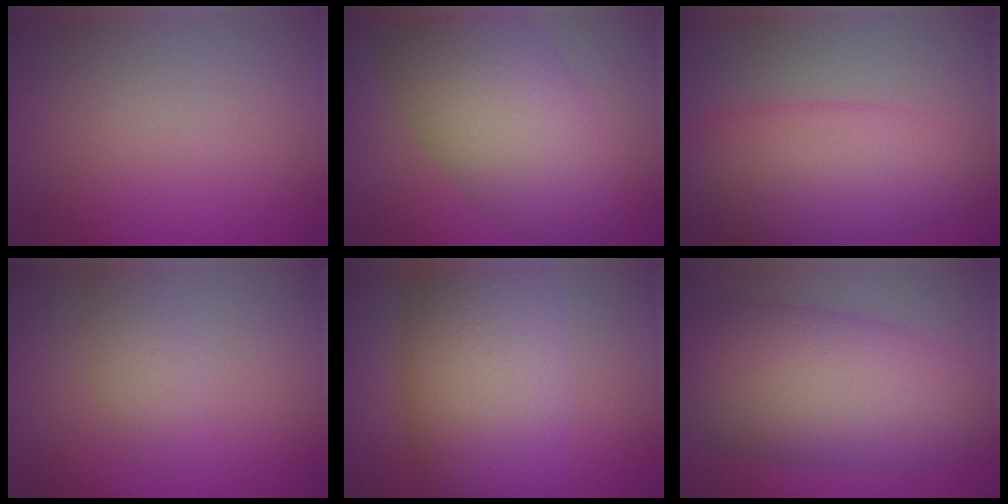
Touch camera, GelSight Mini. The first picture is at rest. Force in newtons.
{"total": 10.0, "press": 10.0, "slide": 0.3}
{"total": 7.8, "press": 7.8, "slide": 0.1}
{"total": 1.9, "press": 1.9, "slide": 0.1}
{"total": 11.2, "press": 11.2, "slide": 0.4}
{"total": 10.9, "press": 10.9, "slide": 0.4}